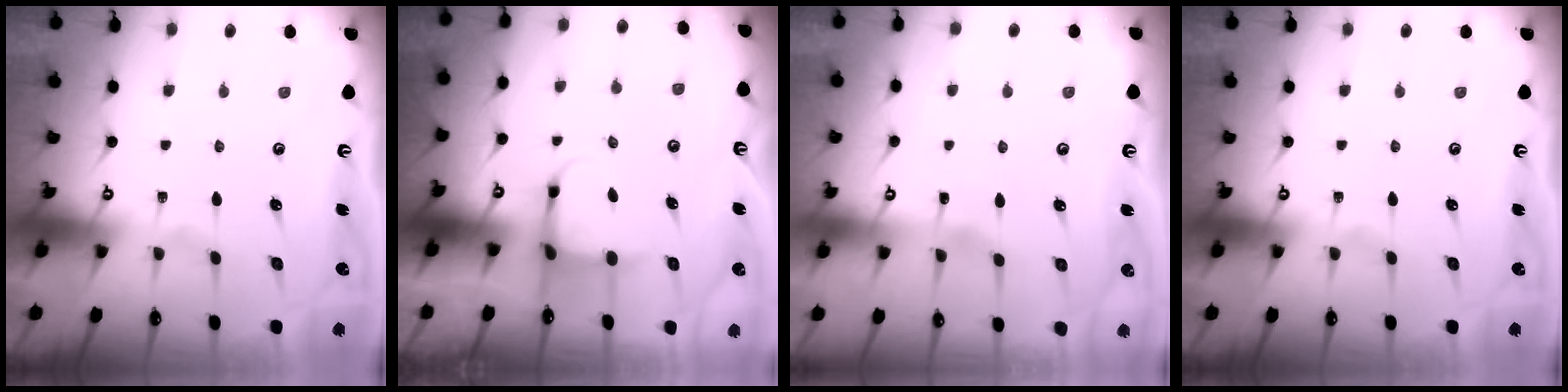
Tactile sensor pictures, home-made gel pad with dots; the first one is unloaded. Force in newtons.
{"total": 4.0, "press": 3.8, "slide": 1.2}
{"total": 2.5, "press": 2.5, "slide": 0.2}
{"total": 0.0}